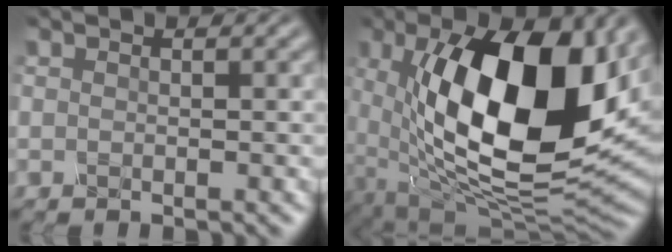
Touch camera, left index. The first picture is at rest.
{"total": 16.9, "force": [2.5, 8.3, 14.6], "torque": [-0.243, -0.013, 0.039]}